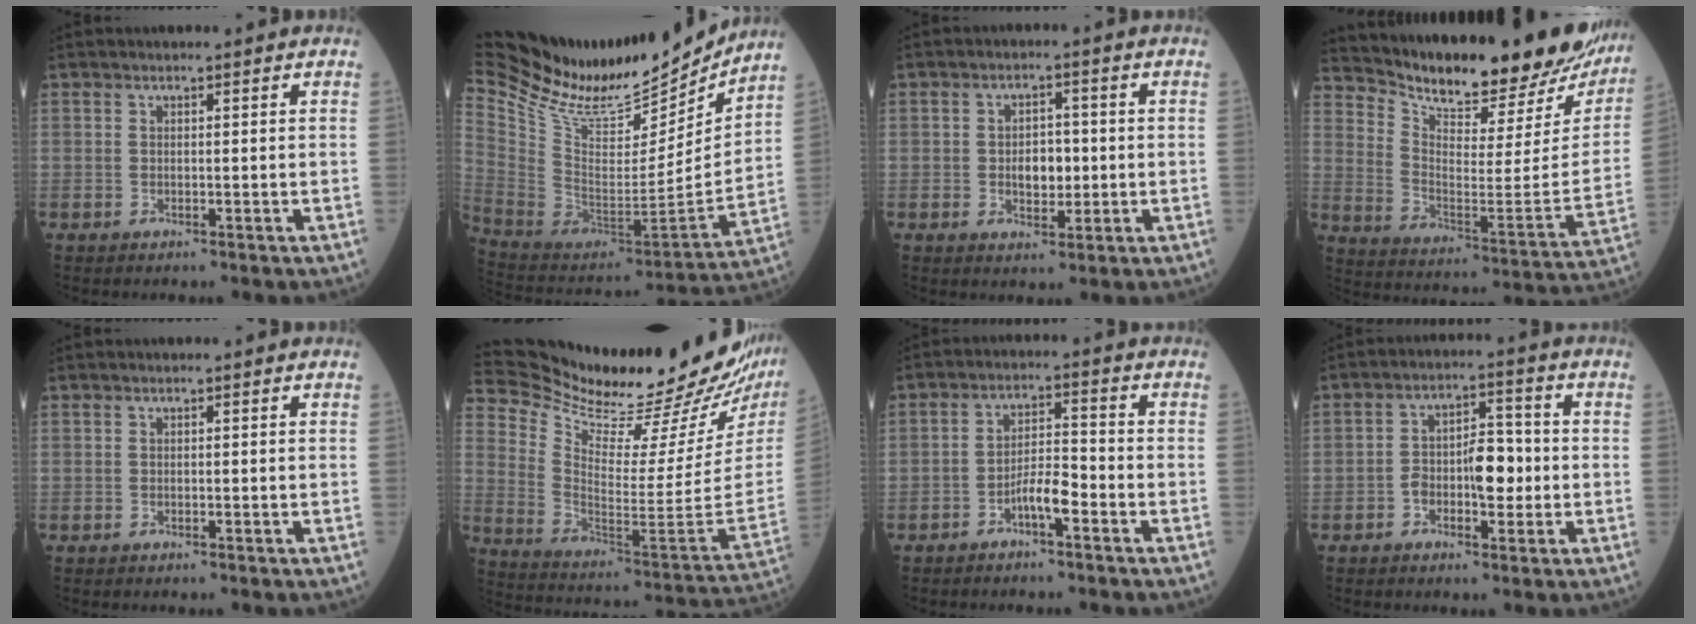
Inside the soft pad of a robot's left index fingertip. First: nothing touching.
{"total": 30.4, "force": [25.8, 7.8, 14.1], "torque": [-0.276, -0.033, 0.408]}
{"total": 4.1, "force": [-0.5, 2.5, 3.2], "torque": [-0.048, 0.001, -0.006]}
{"total": 25.6, "force": [23.6, 5.2, 8.5], "torque": [-0.145, -0.086, 0.320]}
{"total": 0.0}
{"total": 29.5, "force": [26.6, 1.5, 12.9], "torque": [-0.218, -0.120, 0.375]}
{"total": 4.7, "force": [-2.8, 0.8, 3.6], "torque": [-0.067, 0.006, -0.053]}
{"total": 6.6, "force": [-1.6, 2.9, 5.8], "torque": [-0.098, 0.016, -0.027]}